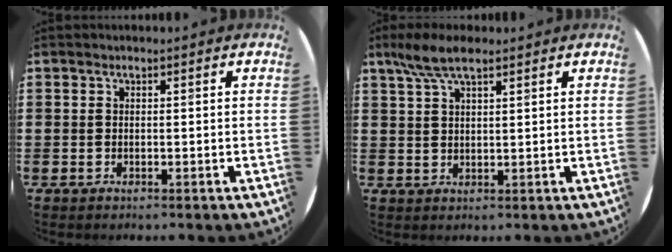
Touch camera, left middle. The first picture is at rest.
{"total": 5.3, "force": [3.8, 1.4, 3.4], "torque": [-0.075, 0.002, 0.069]}